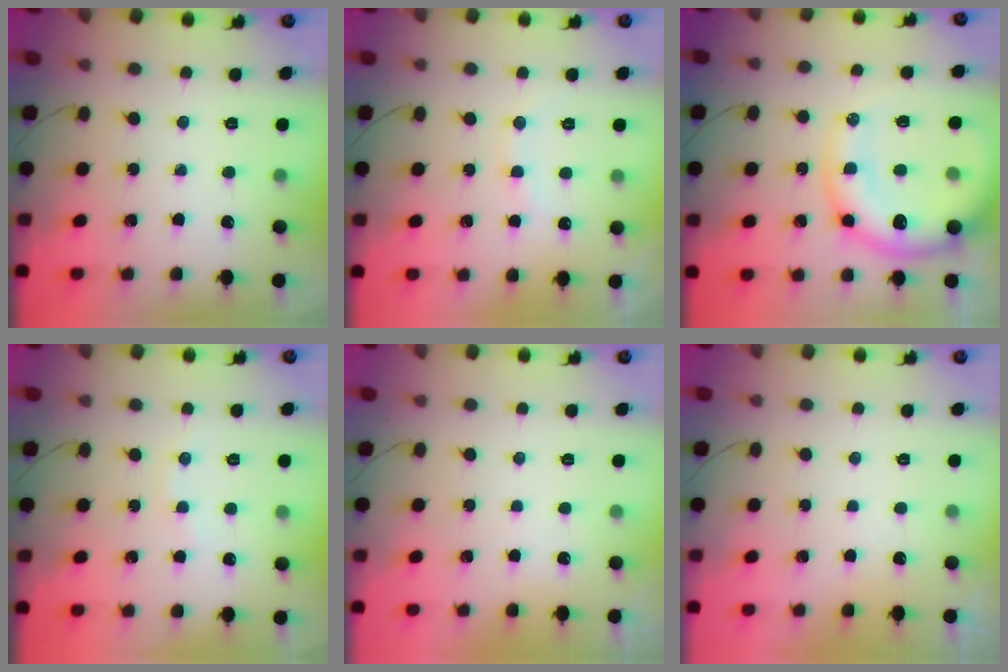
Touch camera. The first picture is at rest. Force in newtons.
{"total": 7.2, "press": 7.1, "slide": 1.4}
{"total": 16.2, "press": 15.6, "slide": 4.3}
{"total": 2.6, "press": 2.5, "slide": 0.8}
{"total": 3.0, "press": 3.0, "slide": 0.1}
{"total": 3.0, "press": 3.0, "slide": 0.1}